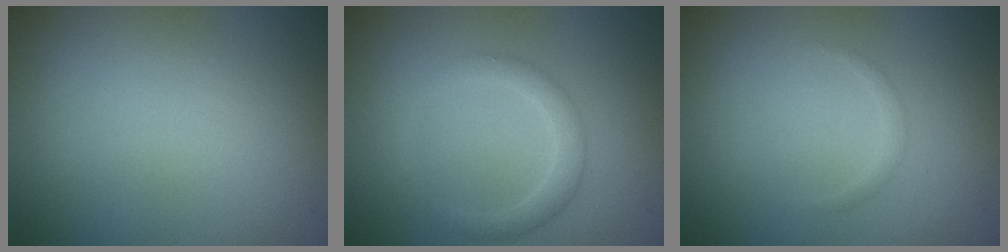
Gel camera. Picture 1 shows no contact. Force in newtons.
{"total": 2.1, "press": 2.1, "slide": 0.0}
{"total": 0.6, "press": 0.6, "slide": 0.1}